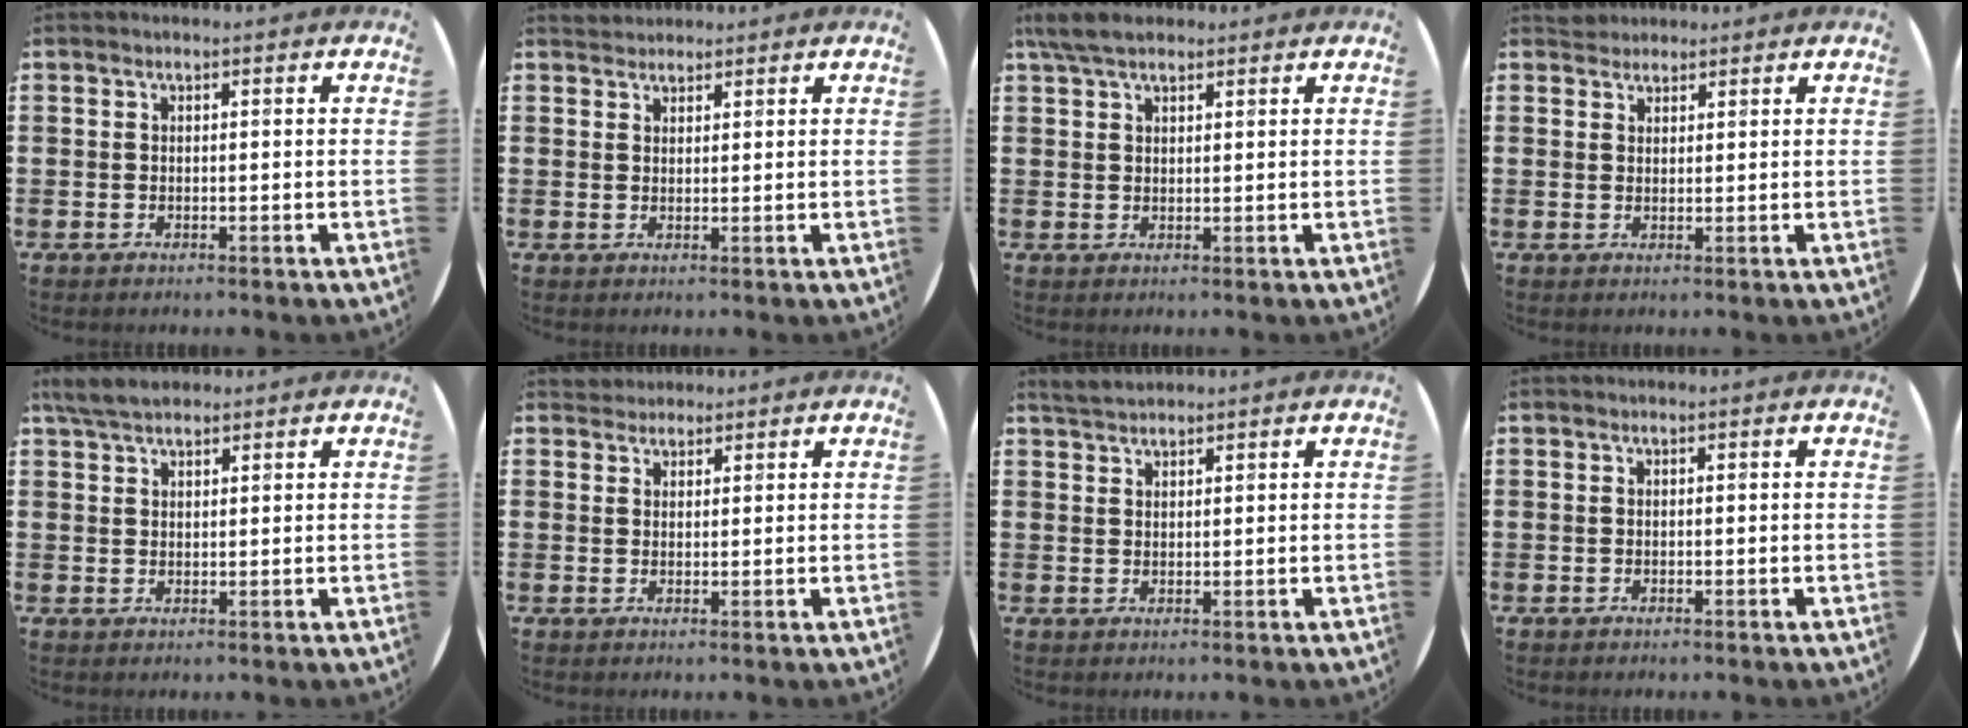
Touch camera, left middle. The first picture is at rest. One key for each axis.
{"total": 1.5, "fx": 1.4, "fy": 0.4, "fz": -0.4, "tx": 0.005, "ty": 0.003, "tz": 0.029}
{"total": 4.1, "fx": 3.3, "fy": 1.4, "fz": 2.0, "tx": -0.045, "ty": 0.004, "tz": 0.061}
{"total": 1.9, "fx": 1.8, "fy": 0.6, "fz": -0.1, "tx": 0.008, "ty": 0.002, "tz": 0.035}
{"total": 4.0, "fx": 3.4, "fy": 1.2, "fz": 1.6, "tx": -0.038, "ty": 0.003, "tz": 0.064}
{"total": 1.9, "fx": 1.8, "fy": 0.7, "fz": -0.3, "tx": 0.003, "ty": 0.005, "tz": 0.036}
{"total": 2.1, "fx": 2.1, "fy": 0.5, "fz": 0.4, "tx": -0.012, "ty": 0.005, "tz": 0.040}
{"total": 0.0}